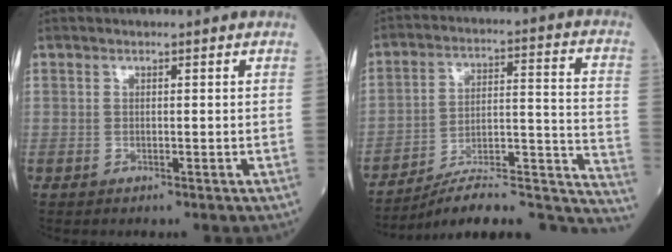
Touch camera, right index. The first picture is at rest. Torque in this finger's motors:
{"motor_torque": [-0.67, -0.77, 0.05, -0.01]}